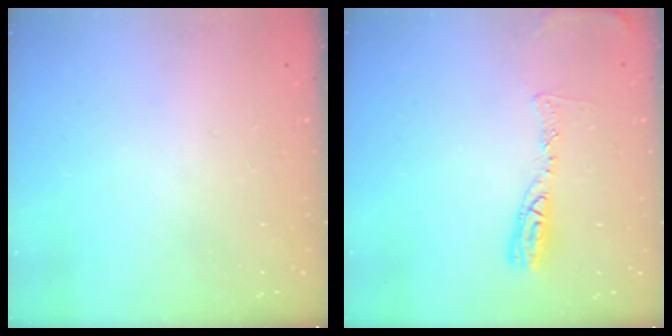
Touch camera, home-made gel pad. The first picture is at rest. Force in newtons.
{"total": 9.2, "press": 9.2, "slide": 0.9}